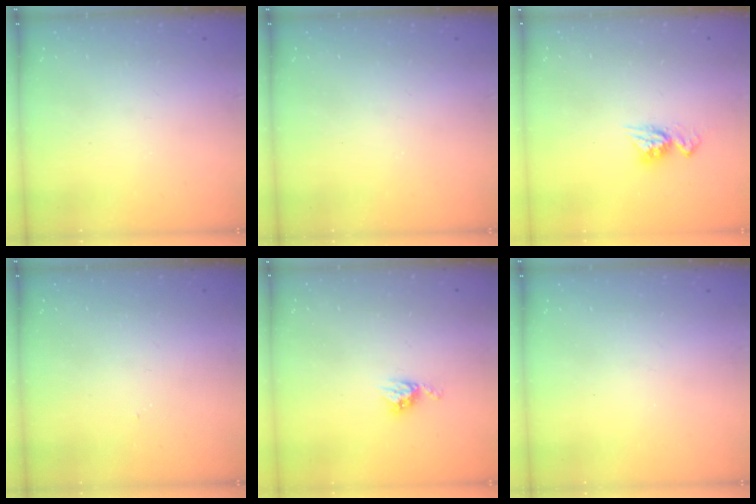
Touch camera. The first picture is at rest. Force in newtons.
{"total": 0.0}
{"total": 7.5, "press": 7.4, "slide": 0.8}
{"total": 3.3, "press": 3.3, "slide": 0.4}
{"total": 4.9, "press": 4.8, "slide": 0.2}
{"total": 0.0}